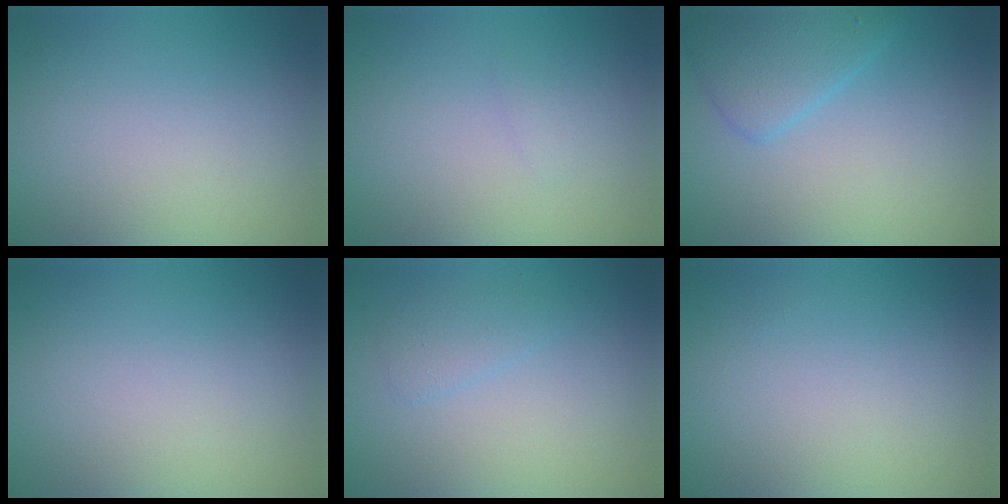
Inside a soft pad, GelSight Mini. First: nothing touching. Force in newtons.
{"total": 0.6, "press": 0.6, "slide": 0.0}
{"total": 3.3, "press": 3.3, "slide": 0.0}
{"total": 0.0}
{"total": 1.4, "press": 1.4, "slide": 0.1}
{"total": 0.0}